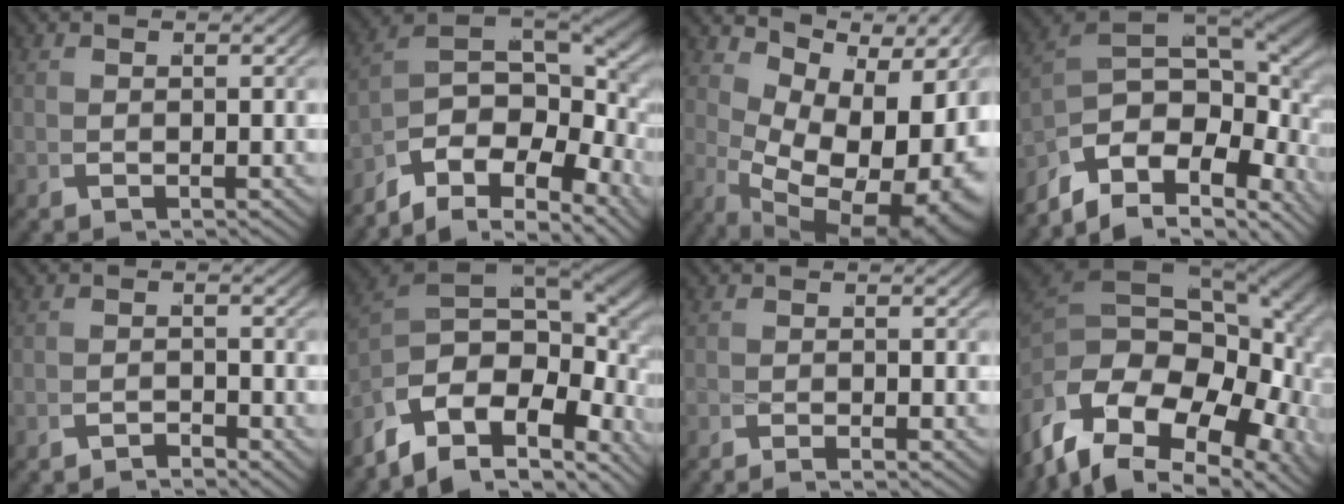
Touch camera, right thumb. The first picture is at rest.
{"total": 14.7, "force": [-1.3, 9.9, 10.7], "torque": [-0.210, -0.028, -0.021]}
{"total": 18.1, "force": [0.0, 11.2, 14.2], "torque": [-0.238, -0.031, 0.022]}
{"total": 17.5, "force": [-2.4, 11.3, 13.2], "torque": [-0.252, -0.040, -0.022]}
{"total": 1.9, "force": [-1.8, -0.3, -0.4], "torque": [0.014, 0.001, -0.039]}
{"total": 18.5, "force": [-2.3, 11.8, 14.1], "torque": [-0.263, -0.044, -0.016]}
{"total": 1.2, "force": [-1.0, -0.6, 0.0], "torque": [0.000, 0.002, -0.027]}
{"total": 22.9, "force": [-0.2, 16.0, 16.4], "torque": [-0.295, -0.026, -0.003]}